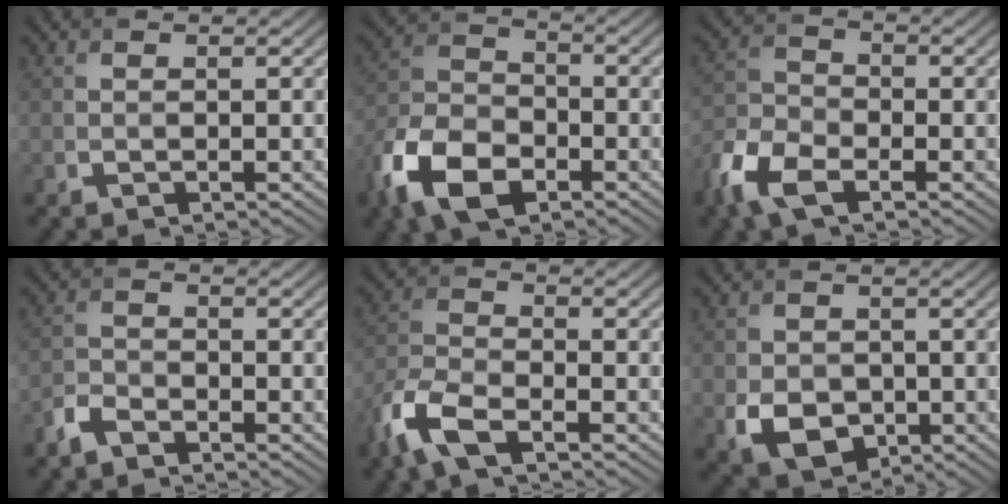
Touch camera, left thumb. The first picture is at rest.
{"total": 11.1, "force": [-6.0, 6.2, 7.0], "torque": [-0.164, -0.015, -0.131]}
{"total": 7.4, "force": [-4.6, 3.6, 4.6], "torque": [-0.113, -0.011, -0.109]}
{"total": 2.8, "force": [-2.3, 1.0, 1.0], "torque": [-0.024, -0.001, -0.058]}
{"total": 7.0, "force": [-4.5, 2.6, 4.7], "torque": [-0.115, -0.008, -0.108]}
{"total": 5.4, "force": [-1.4, 4.2, 3.0], "torque": [-0.066, -0.014, -0.024]}